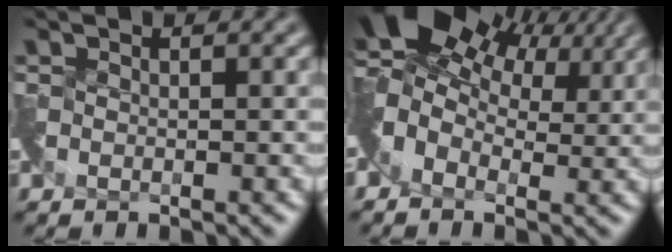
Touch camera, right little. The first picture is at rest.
{"total": 7.6, "force": [3.3, 5.1, 4.6], "torque": [-0.082, 0.011, 0.054]}